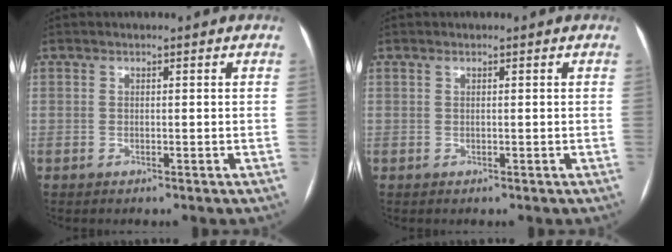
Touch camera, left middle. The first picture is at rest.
{"total": 0.0}